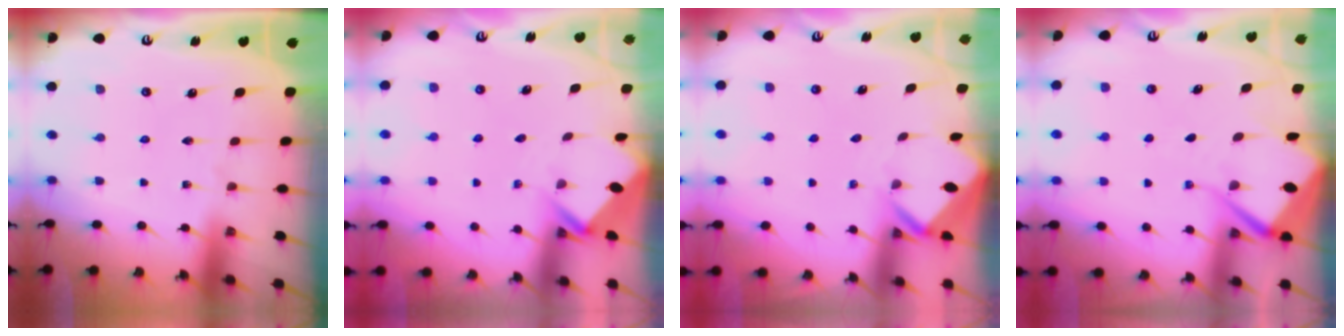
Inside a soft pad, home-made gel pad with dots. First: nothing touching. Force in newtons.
{"total": 2.9, "press": 2.9, "slide": 0.2}
{"total": 2.8, "press": 2.8, "slide": 0.2}
{"total": 7.4, "press": 7.4, "slide": 0.6}